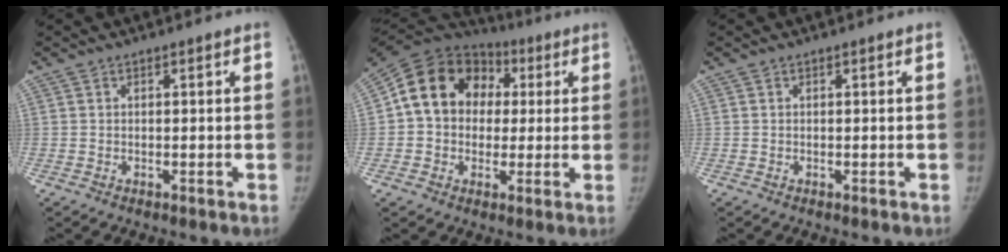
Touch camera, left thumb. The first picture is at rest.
{"total": 16.7, "force": [2.3, 13.8, 9.1], "torque": [-0.142, 0.037, 0.031]}
{"total": 0.0}